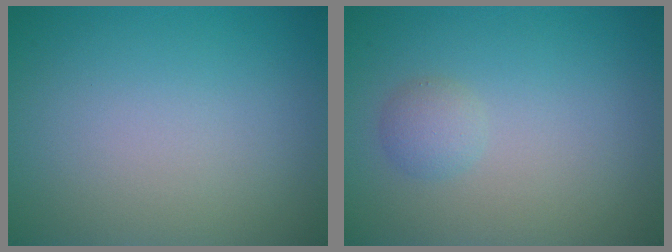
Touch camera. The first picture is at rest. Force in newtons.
{"total": 1.3, "press": 1.3, "slide": 0.2}